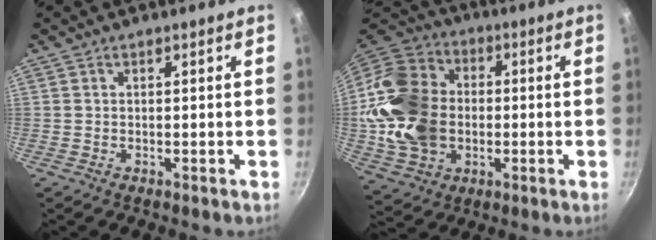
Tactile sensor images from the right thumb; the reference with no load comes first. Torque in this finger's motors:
{"motor_torque": [2.55, 2.46, 1.79, -0.58, 0.25]}